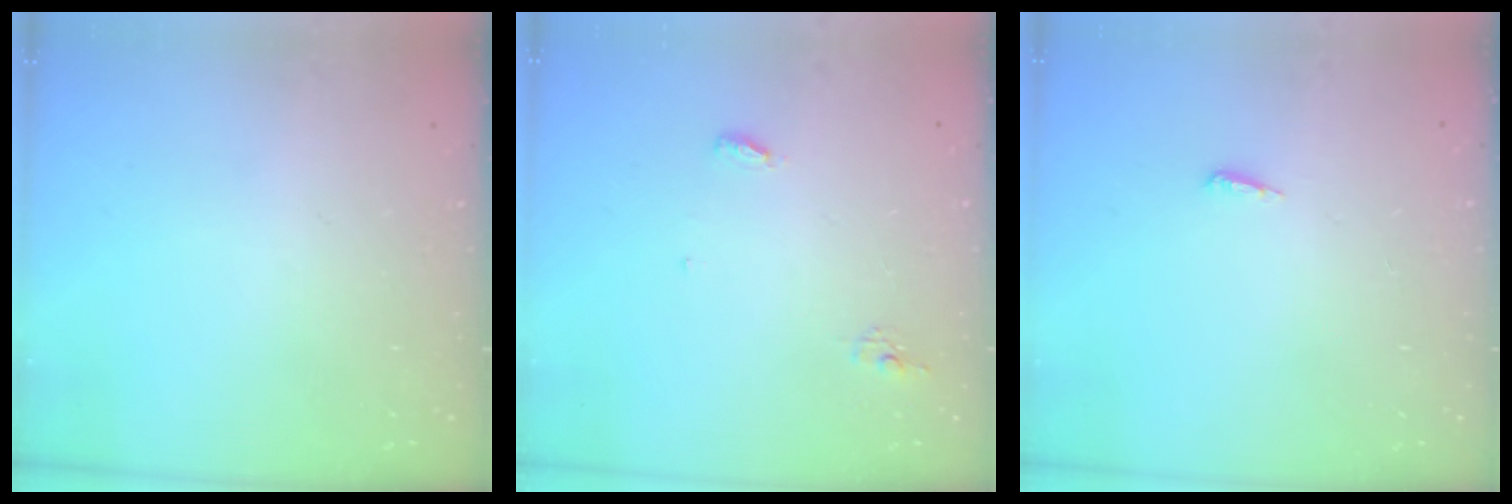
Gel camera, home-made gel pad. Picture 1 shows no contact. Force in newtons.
{"total": 4.8, "press": 4.8, "slide": 0.3}
{"total": 3.6, "press": 3.5, "slide": 0.6}